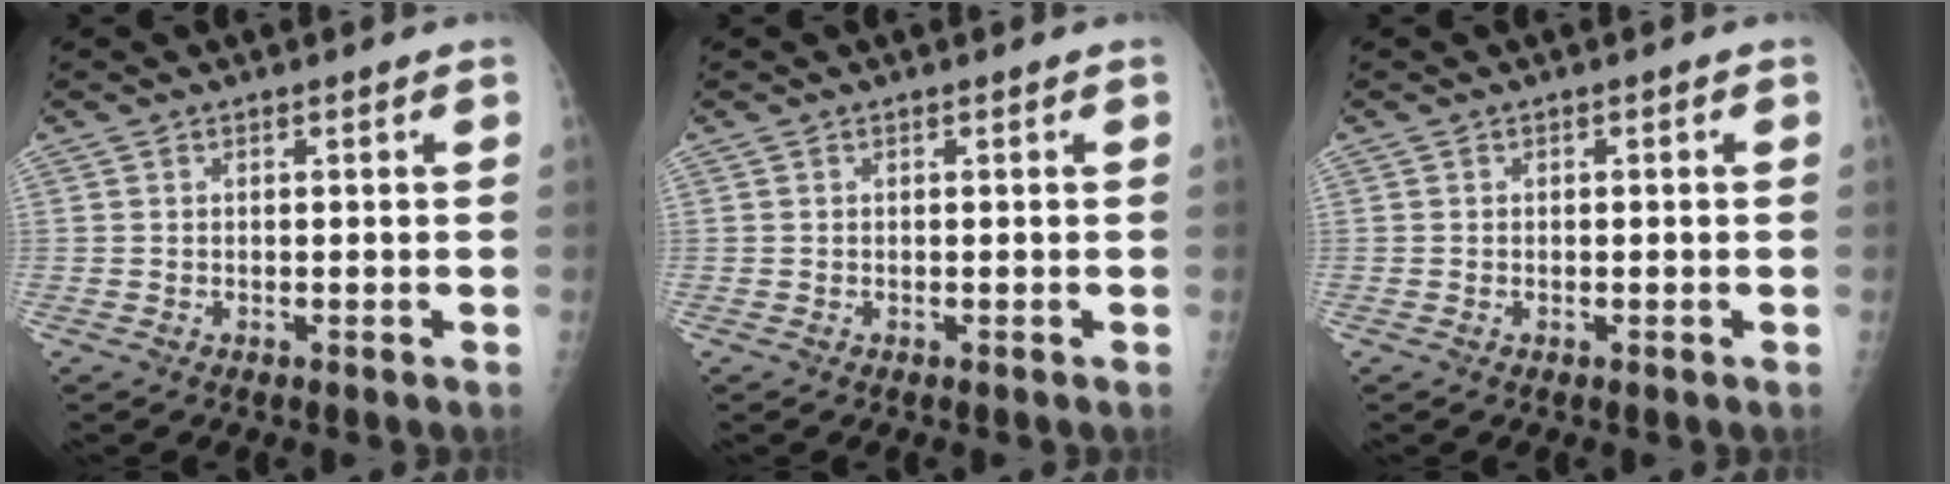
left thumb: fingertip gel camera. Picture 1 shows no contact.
{"total": 0.0}
{"total": 0.0}